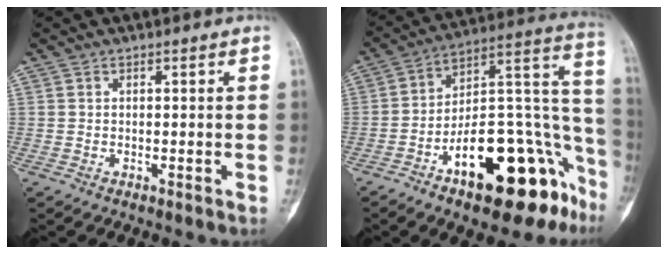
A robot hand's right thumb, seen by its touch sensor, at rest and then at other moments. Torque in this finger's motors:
{"motor_torque": [3.03, 1.97, 1.54, -1.23, 0.54]}